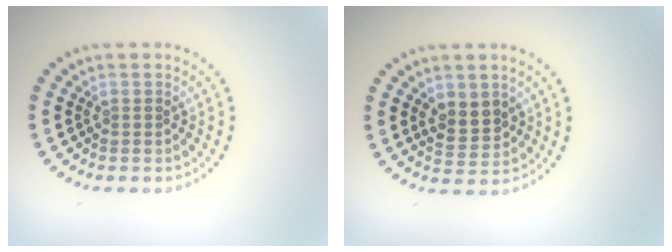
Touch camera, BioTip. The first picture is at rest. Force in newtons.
{"total": 2.6, "press": 2.5, "slide": 0.8}